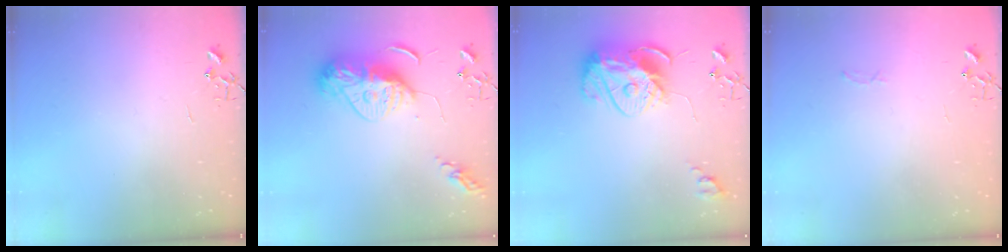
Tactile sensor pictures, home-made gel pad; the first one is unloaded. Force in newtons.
{"total": 12.9, "press": 12.8, "slide": 1.3}
{"total": 13.9, "press": 13.8, "slide": 1.3}
{"total": 2.8, "press": 2.8, "slide": 0.4}